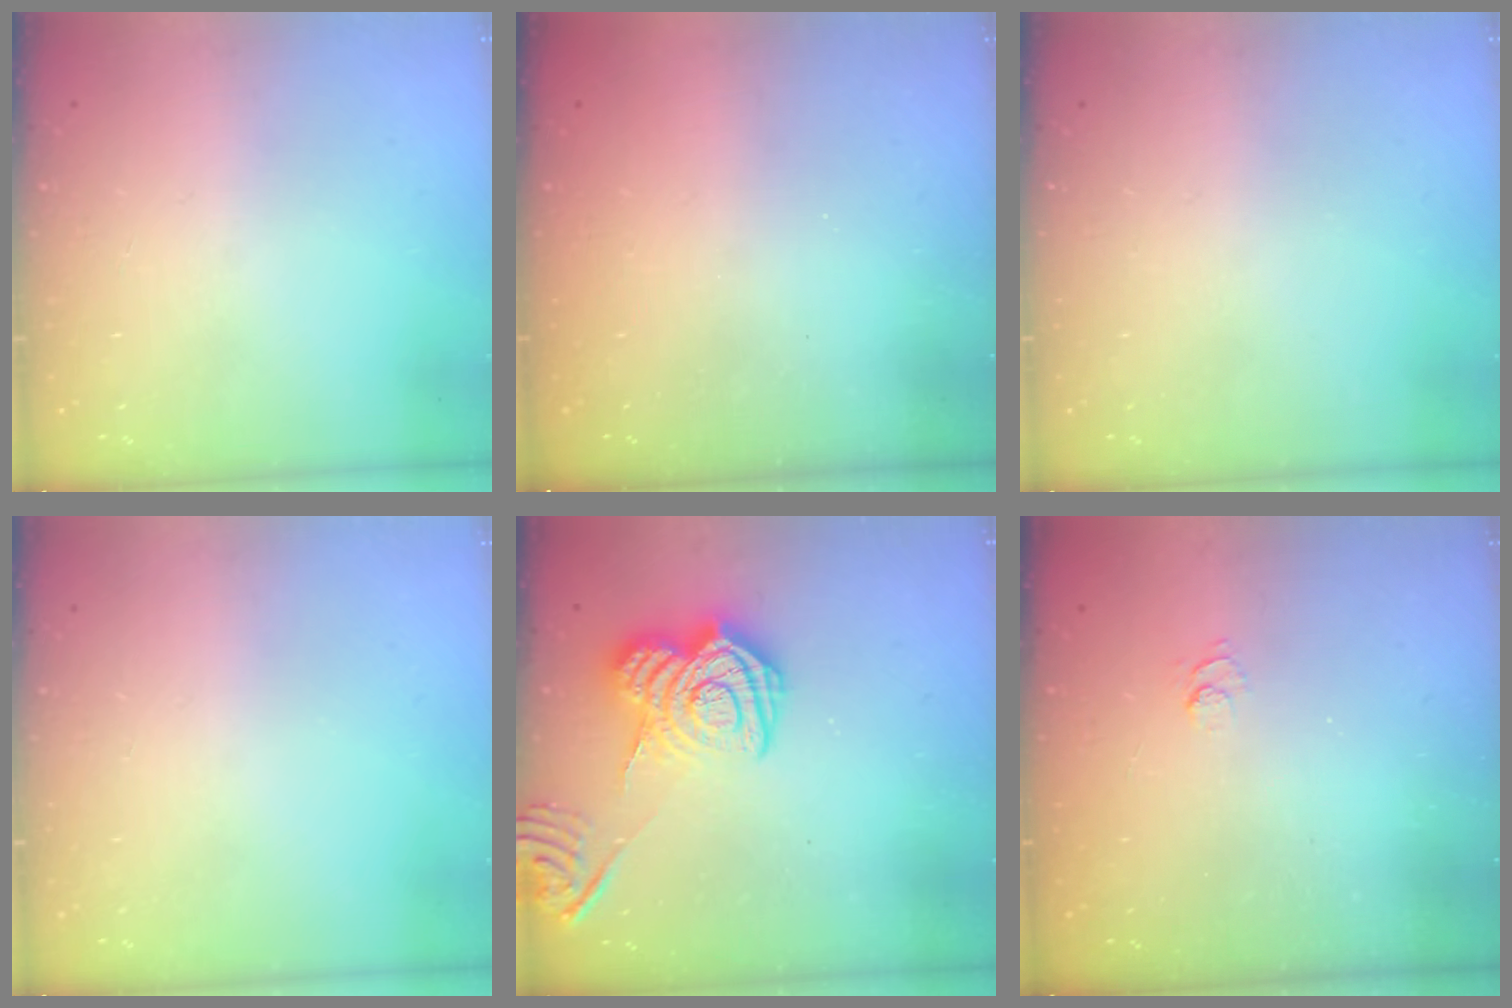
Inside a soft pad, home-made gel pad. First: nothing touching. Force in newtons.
{"total": 2.4, "press": 2.3, "slide": 0.8}
{"total": 0.0}
{"total": 0.0}
{"total": 13.9, "press": 13.8, "slide": 1.0}
{"total": 2.5, "press": 2.0, "slide": 1.4}